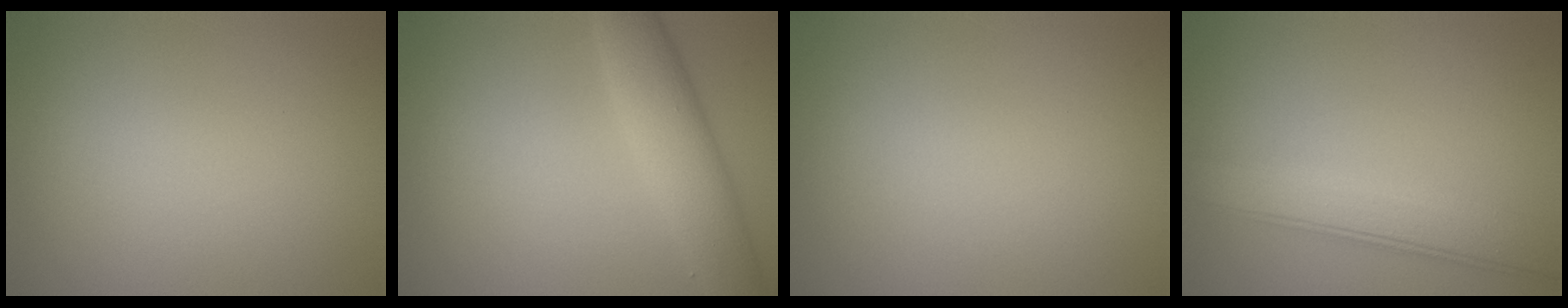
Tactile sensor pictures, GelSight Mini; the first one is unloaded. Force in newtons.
{"total": 5.1, "press": 5.1, "slide": 0.2}
{"total": 0.0}
{"total": 4.9, "press": 4.9, "slide": 0.4}